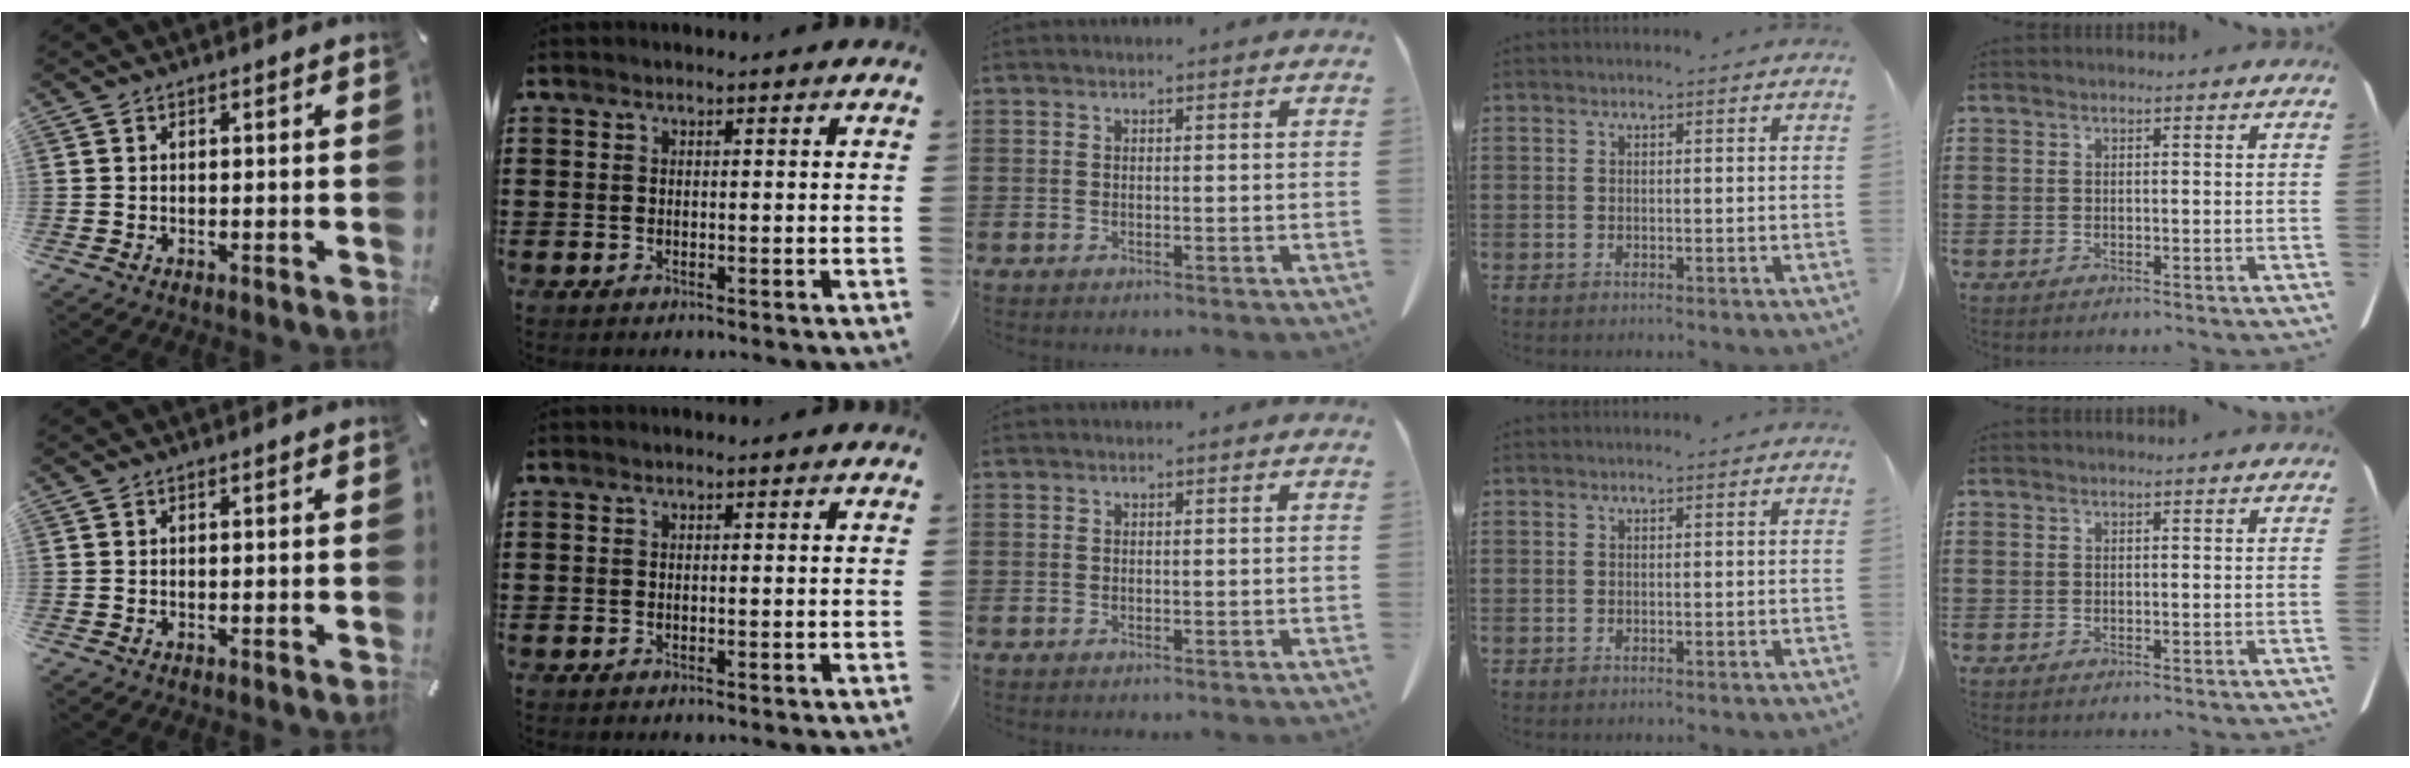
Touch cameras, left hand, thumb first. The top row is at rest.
{}